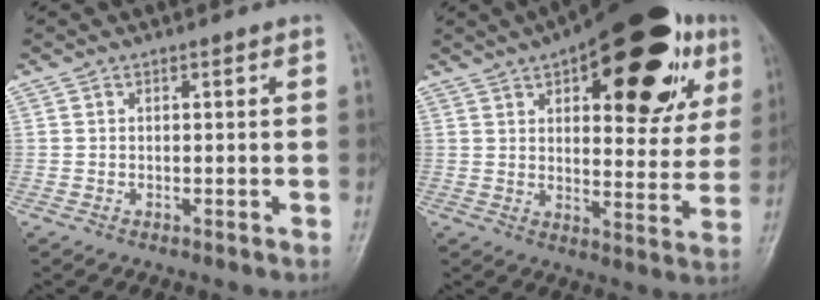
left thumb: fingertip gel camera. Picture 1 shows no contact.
{"total": 26.7, "force": [12.4, 11.5, 20.6], "torque": [-0.244, -0.008, 0.171]}